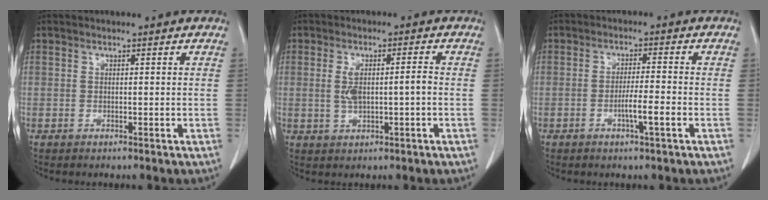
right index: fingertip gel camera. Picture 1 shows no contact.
{"total": 4.8, "force": [-0.2, 1.3, 4.6], "torque": [-0.094, 0.009, 0.002]}
{"total": 4.2, "force": [-1.6, -0.2, 3.9], "torque": [-0.063, -0.003, -0.029]}